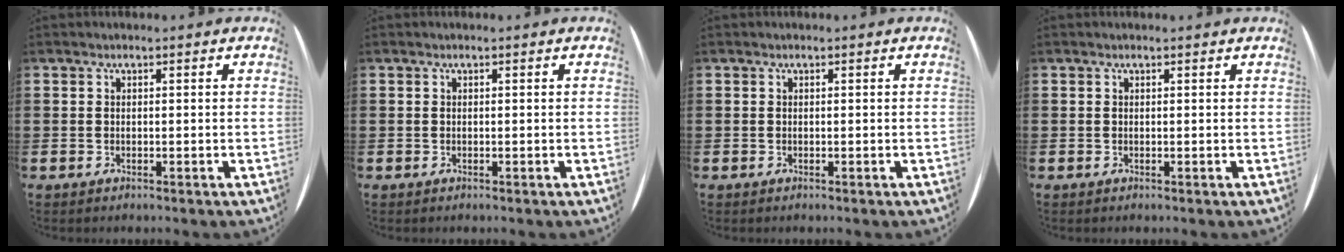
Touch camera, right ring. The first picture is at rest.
{"total": 0.0}
{"total": 0.0}
{"total": 0.0}